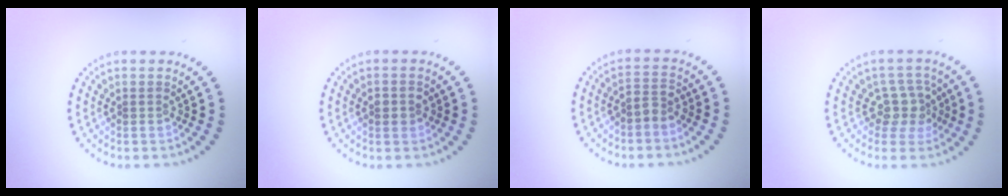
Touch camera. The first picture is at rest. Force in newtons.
{"total": 1.0, "press": 1.0, "slide": 0.2}
{"total": 1.6, "press": 1.3, "slide": 1.0}
{"total": 2.9, "press": 2.4, "slide": 1.7}